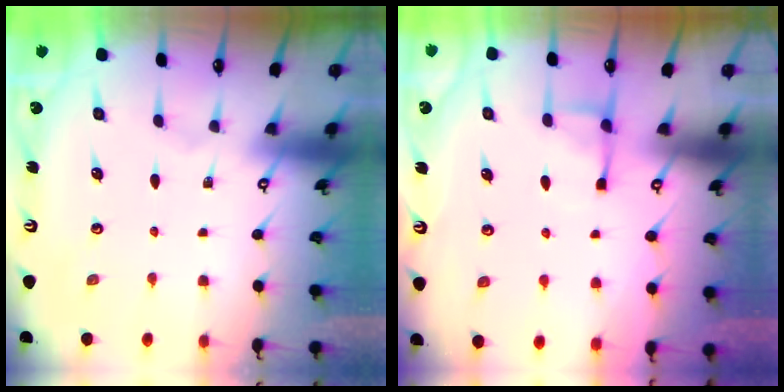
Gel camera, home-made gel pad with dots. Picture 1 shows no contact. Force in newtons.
{"total": 6.4, "press": 6.4, "slide": 0.6}